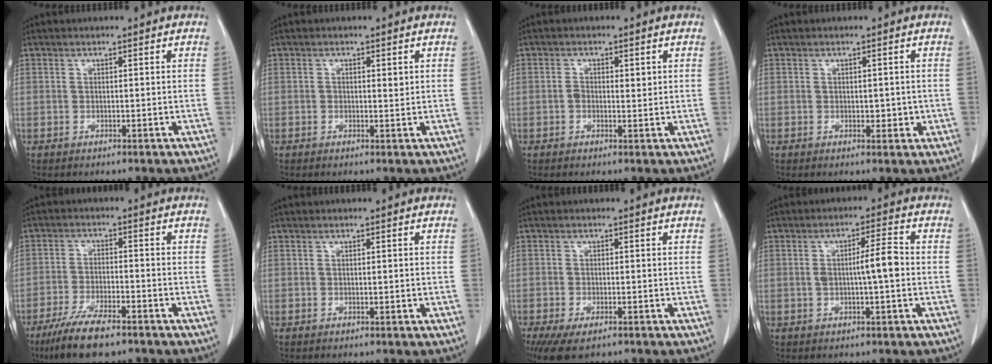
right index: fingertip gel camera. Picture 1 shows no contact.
{"total": 1.0, "force": [0.2, 0.5, 0.8], "torque": [-0.012, 0.000, 0.002]}
{"total": 2.0, "force": [0.2, 1.2, 1.6], "torque": [-0.026, 0.005, 0.002]}
{"total": 2.0, "force": [-0.3, 1.2, 1.6], "torque": [-0.016, 0.001, -0.001]}
{"total": 9.6, "force": [-7.0, 2.0, 6.2], "torque": [-0.115, -0.020, -0.120]}
{"total": 0.0}
{"total": 6.1, "force": [-4.1, 2.3, 3.8], "torque": [-0.069, -0.014, -0.066]}
{"total": 5.1, "force": [-0.4, 0.4, 5.1], "torque": [-0.087, 0.011, -0.005]}